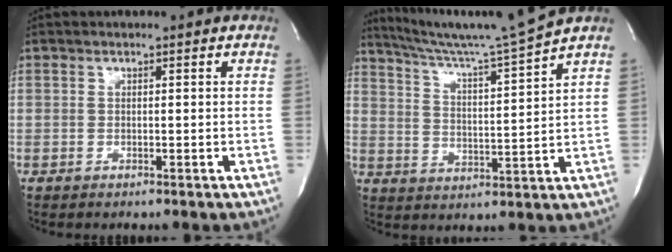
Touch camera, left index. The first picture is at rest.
{"total": 11.6, "force": [10.4, -3.3, 3.9], "torque": [-0.078, -0.046, 0.177]}